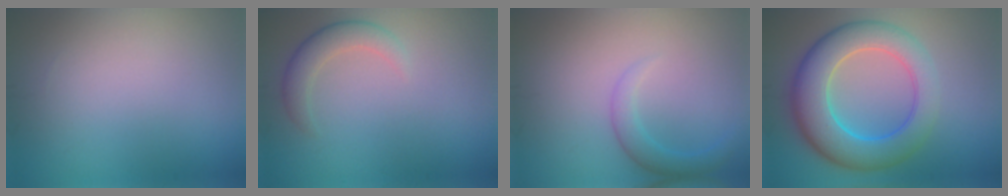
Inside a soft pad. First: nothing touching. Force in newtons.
{"total": 2.7, "press": 2.7, "slide": 0.4}
{"total": 2.2, "press": 2.2, "slide": 0.1}
{"total": 9.0, "press": 9.0, "slide": 0.4}